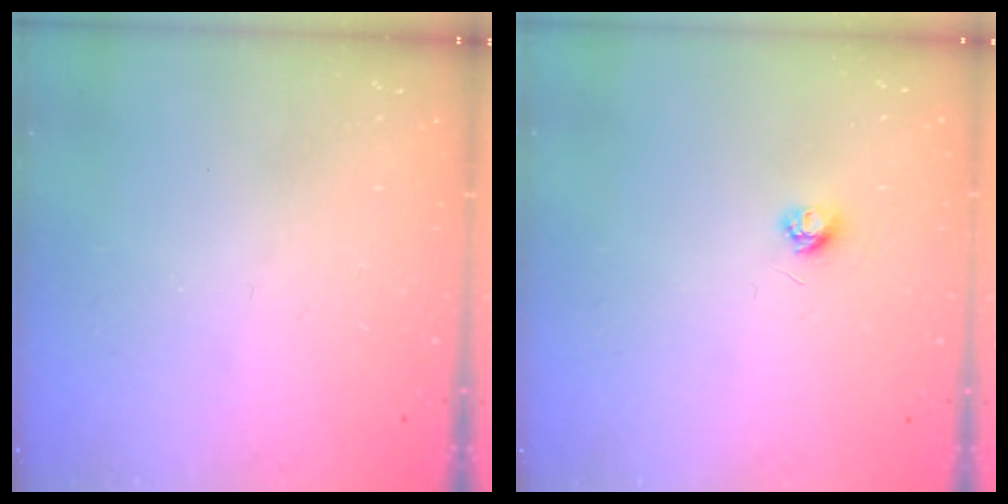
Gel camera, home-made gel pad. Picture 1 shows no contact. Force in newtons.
{"total": 3.2, "press": 3.2, "slide": 0.4}